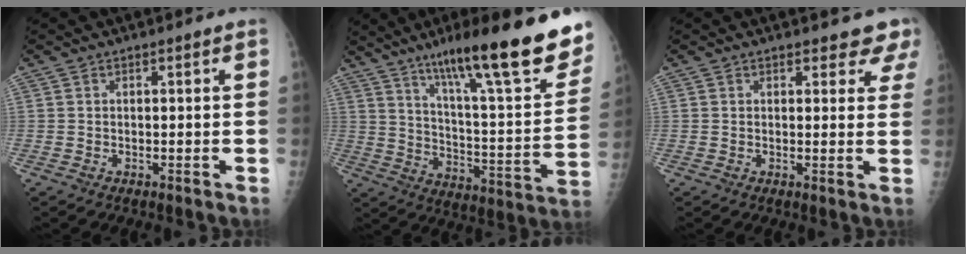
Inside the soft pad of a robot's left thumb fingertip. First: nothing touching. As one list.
[{"total": 27.7, "force": [18.2, 4.5, 20.3], "torque": [-0.279, -0.061, 0.276]}, {"total": 4.3, "force": [3.8, 1.8, 0.8], "torque": [0.026, -0.019, 0.025]}]